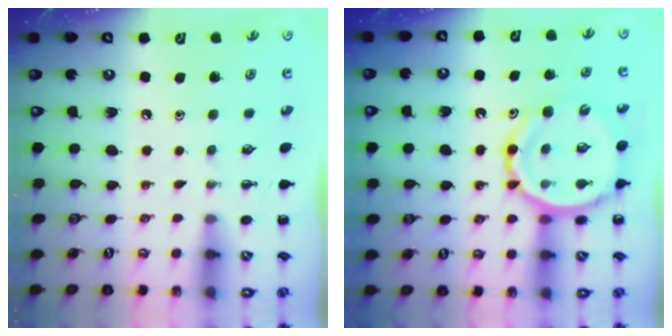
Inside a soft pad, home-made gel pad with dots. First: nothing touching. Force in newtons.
{"total": 13.6, "press": 13.2, "slide": 3.5}